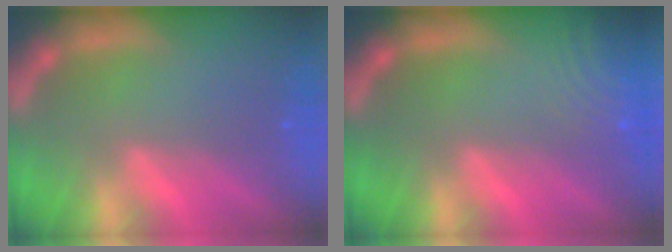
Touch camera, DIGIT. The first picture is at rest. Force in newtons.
{"total": 7.0}